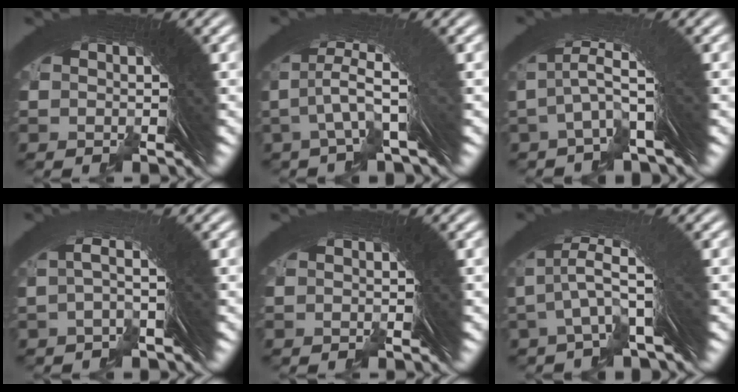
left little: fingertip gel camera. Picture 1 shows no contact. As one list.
[{"total": 2.7, "force": [0.0, 0.0, 2.7], "torque": [-0.052, -0.001, 0.007]}, {"total": 2.6, "force": [-0.4, 0.1, 2.6], "torque": [-0.041, 0.003, -0.003]}, {"total": 1.3, "force": [0.0, -0.8, 1.0], "torque": [-0.027, 0.005, 0.005]}, {"total": 0.7, "force": [-0.4, -0.4, -0.3], "torque": [0.008, 0.003, -0.008]}, {"total": 2.9, "force": [-0.3, 0.1, 2.9], "torque": [-0.047, 0.004, 0.001]}]